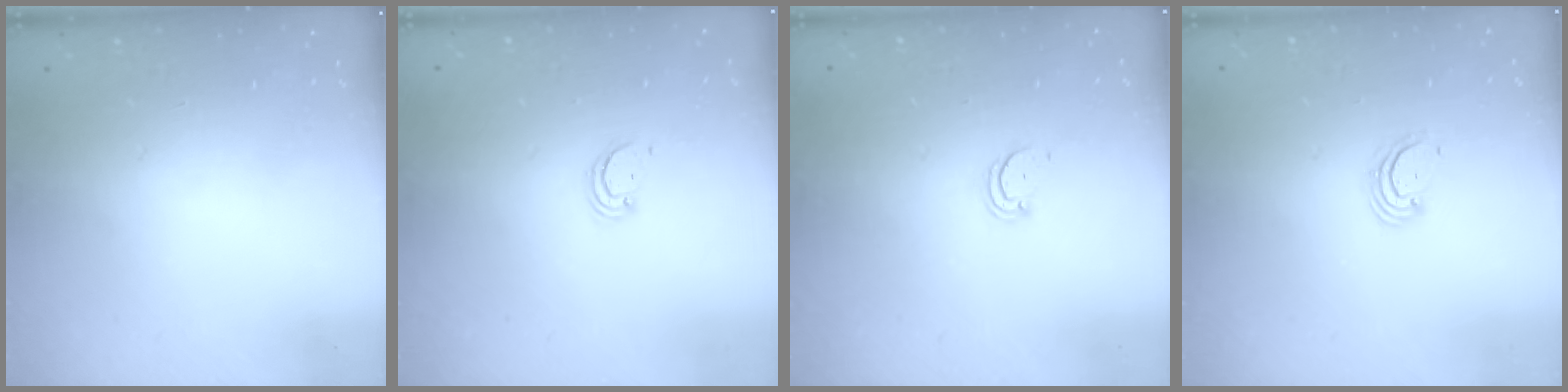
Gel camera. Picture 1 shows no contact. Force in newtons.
{"total": 2.4, "press": 2.4, "slide": 0.2}
{"total": 2.5, "press": 2.5, "slide": 0.3}
{"total": 2.7, "press": 2.7, "slide": 0.3}